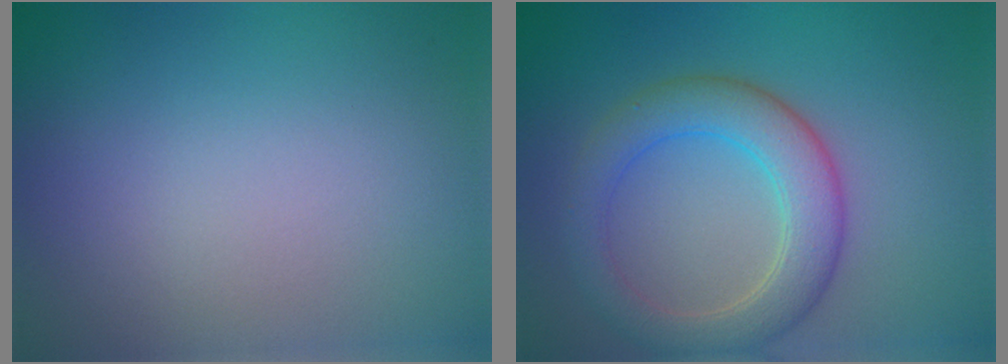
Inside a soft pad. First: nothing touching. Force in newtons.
{"total": 5.3, "press": 5.3, "slide": 0.4}